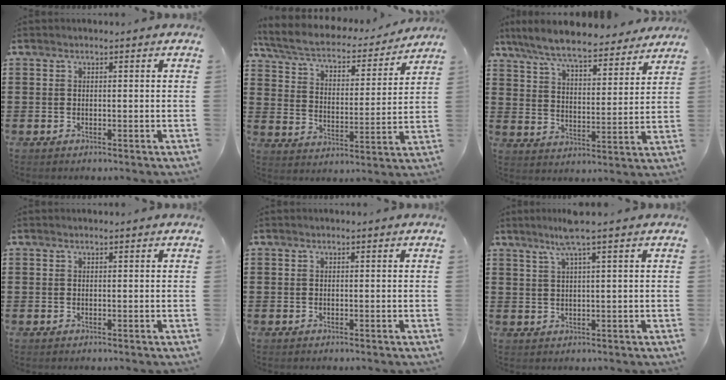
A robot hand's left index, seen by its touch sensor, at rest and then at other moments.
{"total": 5.1, "force": [4.6, 1.0, 2.2], "torque": [-0.066, -0.033, 0.072]}
{"total": 8.0, "force": [7.4, 0.5, 3.2], "torque": [-0.092, -0.043, 0.130]}
{"total": 0.0}
{"total": 0.0}
{"total": 4.6, "force": [2.7, -0.5, 3.7], "torque": [-0.078, 0.004, 0.046]}